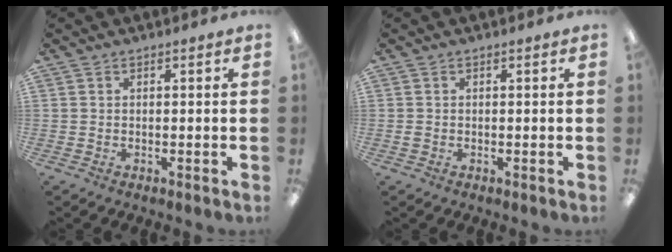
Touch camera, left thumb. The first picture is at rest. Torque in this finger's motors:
{"motor_torque": [-0.20, 0.15, 0.25, 0.04, -0.01]}